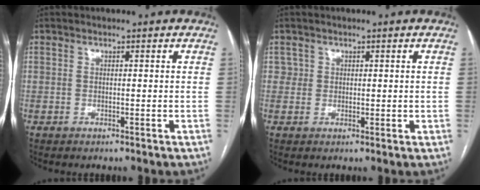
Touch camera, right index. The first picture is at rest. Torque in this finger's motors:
{"motor_torque": [-0.34, 0.30, -0.02, 0.00]}